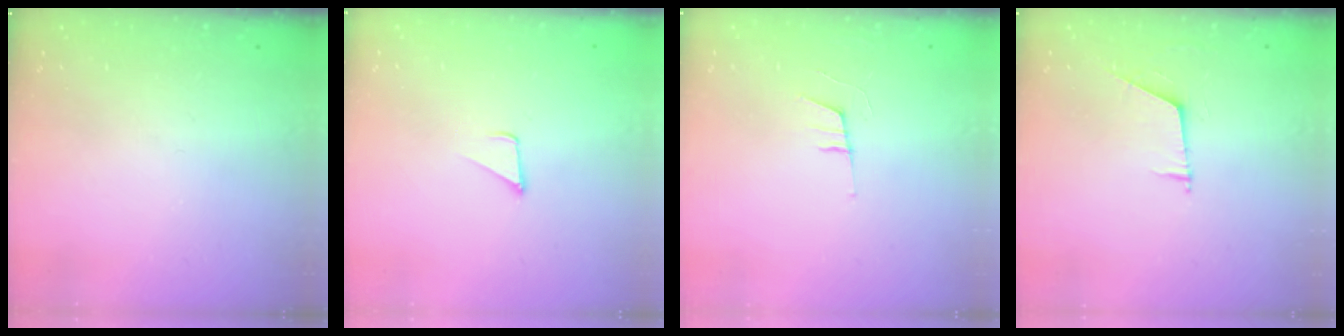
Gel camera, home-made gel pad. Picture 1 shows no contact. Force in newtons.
{"total": 1.7, "press": 1.7, "slide": 0.1}
{"total": 6.1, "press": 5.2, "slide": 3.1}
{"total": 5.7, "press": 5.7, "slide": 0.3}